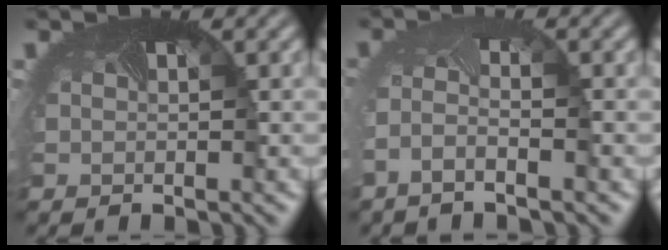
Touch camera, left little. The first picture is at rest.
{"total": 2.0, "force": [-1.5, 0.1, 1.3], "torque": [-0.046, -0.005, -0.041]}